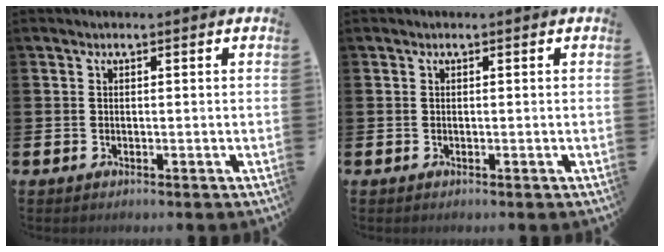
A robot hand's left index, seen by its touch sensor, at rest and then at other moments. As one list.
[{"total": 0.0}]